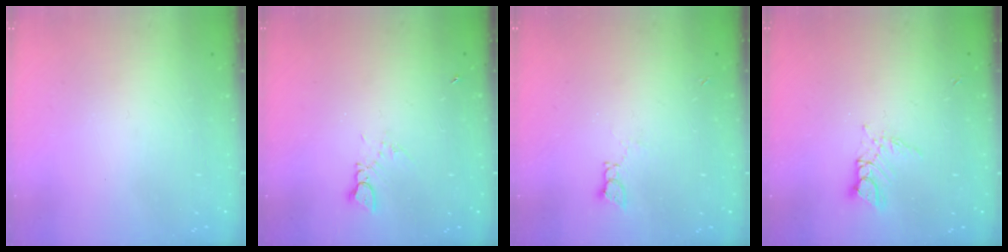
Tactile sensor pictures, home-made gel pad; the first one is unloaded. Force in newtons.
{"total": 2.2, "press": 2.2, "slide": 0.1}
{"total": 2.0, "press": 2.0, "slide": 0.2}
{"total": 7.1, "press": 7.1, "slide": 0.6}